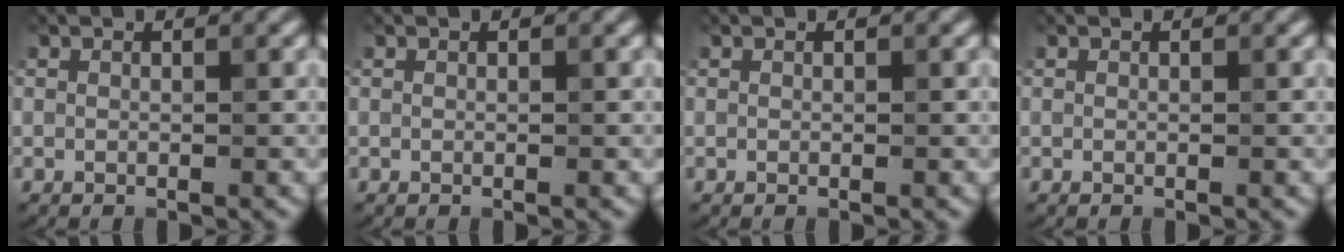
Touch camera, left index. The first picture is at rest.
{"total": 0.0}
{"total": 0.0}
{"total": 0.0}